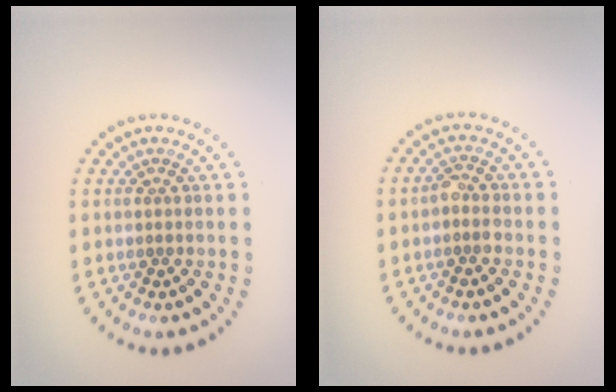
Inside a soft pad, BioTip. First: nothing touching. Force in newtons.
{"total": 1.7, "press": 1.6, "slide": 0.5}